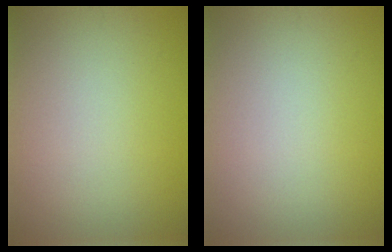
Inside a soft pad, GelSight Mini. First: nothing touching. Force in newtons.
{"total": 0.0}